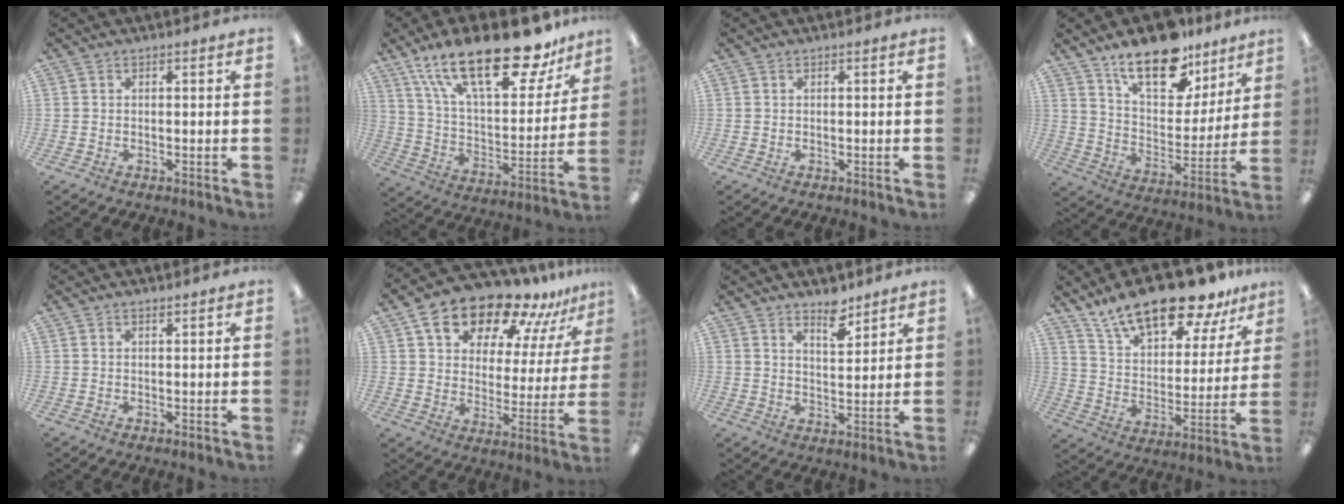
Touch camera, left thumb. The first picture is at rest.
{"total": 27.8, "force": [18.4, 10.6, 17.9], "torque": [-0.288, -0.111, 0.310]}
{"total": 0.0}
{"total": 19.1, "force": [13.6, 8.9, 10.0], "torque": [-0.154, -0.085, 0.236]}
{"total": 0.7, "force": [0.7, 0.2, 0.2], "torque": [-0.005, 0.000, 0.012]}
{"total": 18.2, "force": [13.9, 8.5, 8.2], "torque": [-0.147, -0.091, 0.242]}
{"total": 6.4, "force": [5.2, 2.4, 2.6], "torque": [-0.024, -0.040, 0.089]}
{"total": 19.3, "force": [15.3, 6.6, 9.7], "torque": [-0.172, -0.098, 0.264]}